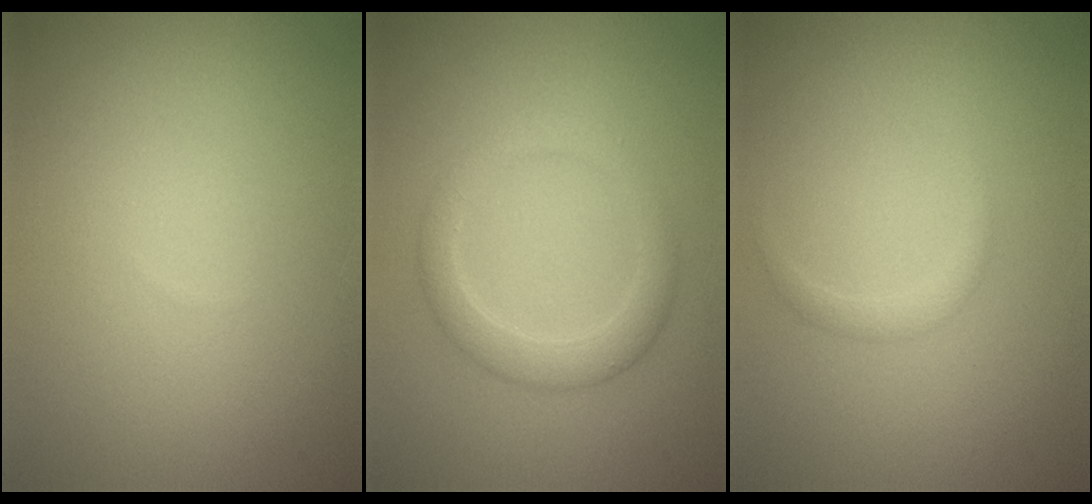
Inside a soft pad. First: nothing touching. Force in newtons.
{"total": 2.8, "press": 2.8, "slide": 0.3}
{"total": 1.1, "press": 1.1, "slide": 0.0}